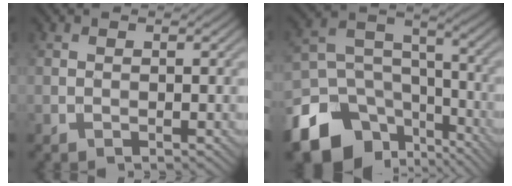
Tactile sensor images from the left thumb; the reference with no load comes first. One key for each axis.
{"total": 15.4, "fx": -9.3, "fy": 10.3, "fz": 6.8, "tx": -0.180, "ty": -0.037, "tz": -0.156}